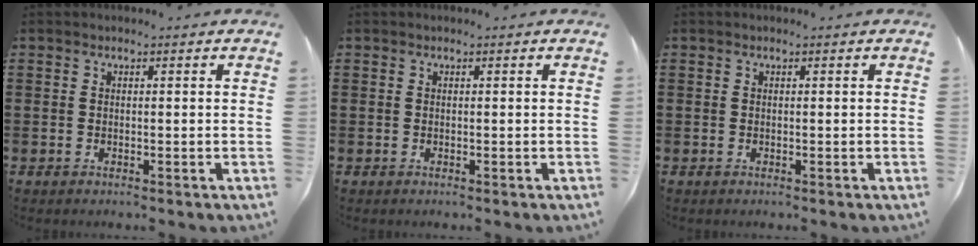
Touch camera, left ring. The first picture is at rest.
{"total": 0.0}
{"total": 0.0}